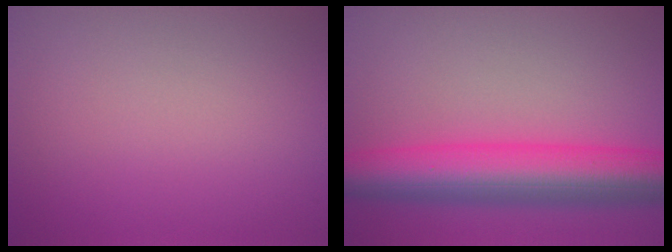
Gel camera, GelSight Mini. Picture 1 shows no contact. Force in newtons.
{"total": 9.3, "press": 9.3, "slide": 0.1}